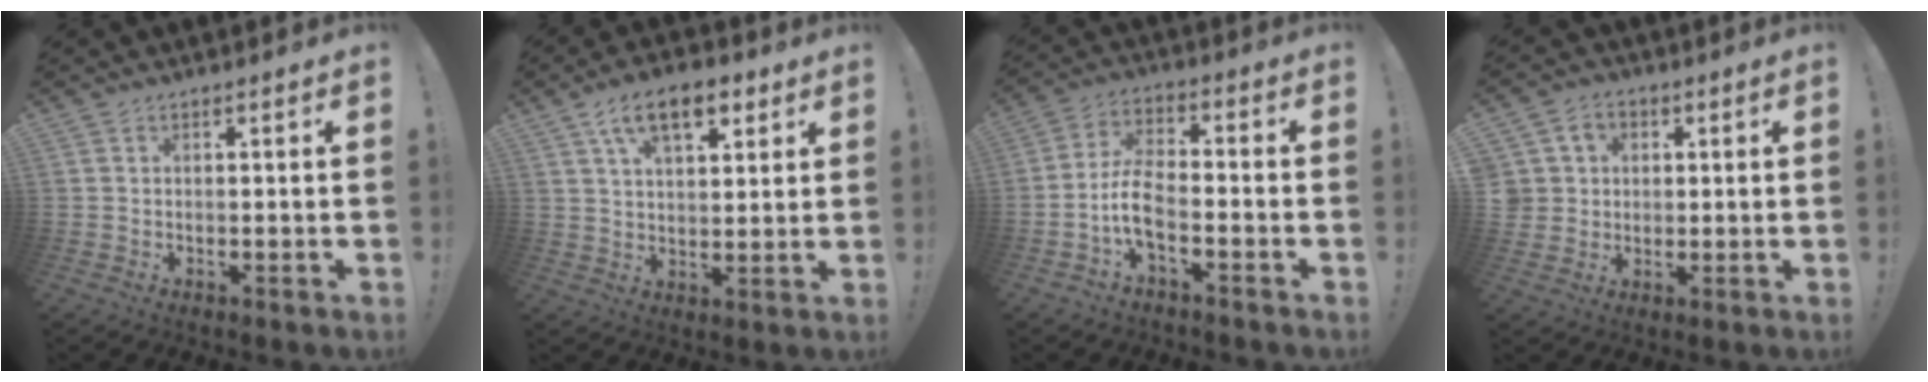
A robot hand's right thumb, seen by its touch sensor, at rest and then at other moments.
{"total": 12.1, "force": [6.1, 6.1, 8.5], "torque": [-0.139, -0.005, 0.111]}
{"total": 9.3, "force": [-4.6, 4.4, 6.7], "torque": [-0.144, 0.018, -0.082]}
{"total": 6.2, "force": [1.2, 5.9, 1.4], "torque": [-0.033, -0.004, 0.026]}